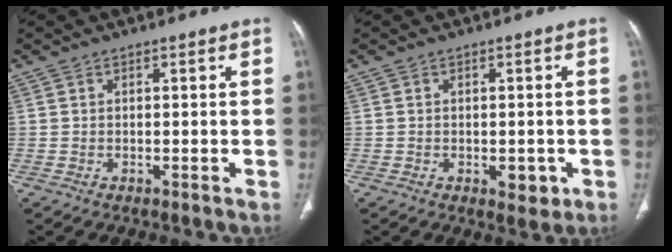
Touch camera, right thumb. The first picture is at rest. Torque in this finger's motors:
{"motor_torque": [0.24, 0.43, -0.20, 0.06, 0.09]}